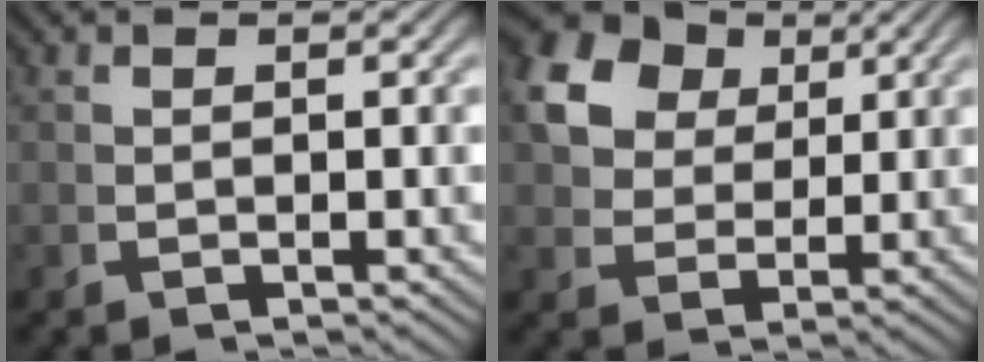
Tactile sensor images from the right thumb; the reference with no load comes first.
{"total": 10.8, "force": [4.0, 8.4, 5.4], "torque": [-0.125, -0.004, 0.070]}